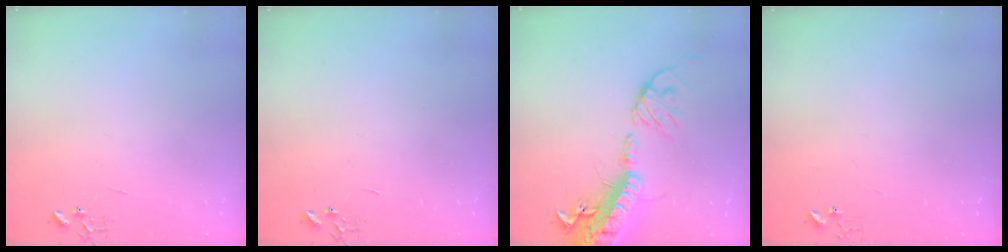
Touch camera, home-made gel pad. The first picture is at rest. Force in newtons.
{"total": 0.0}
{"total": 23.1, "press": 22.6, "slide": 4.7}
{"total": 3.6, "press": 3.6, "slide": 0.3}